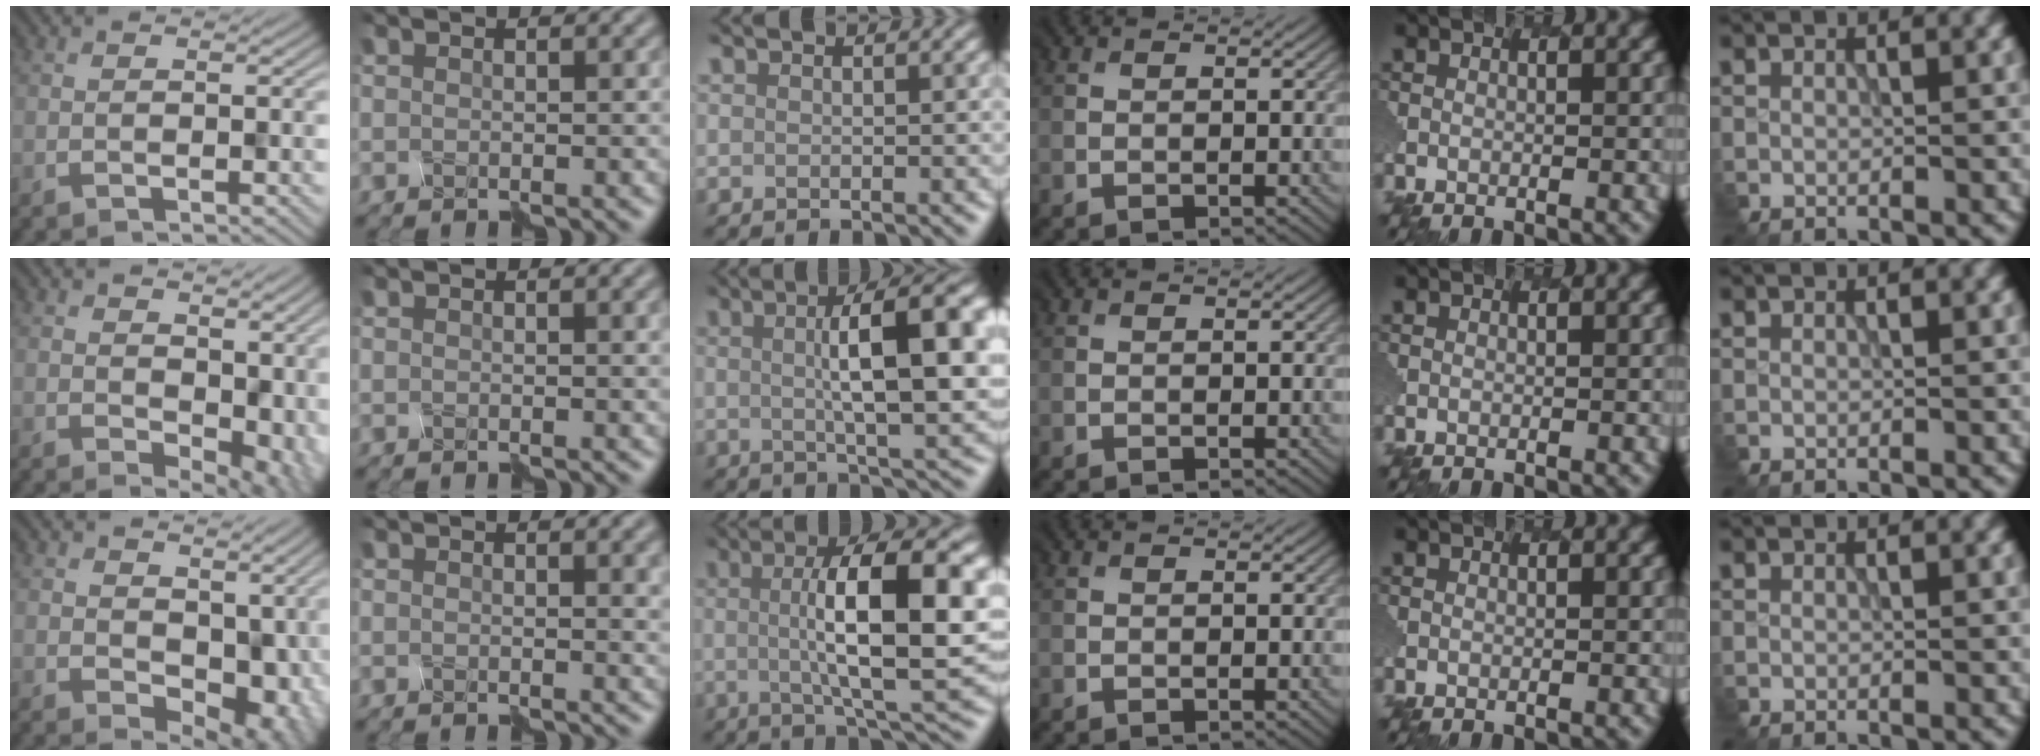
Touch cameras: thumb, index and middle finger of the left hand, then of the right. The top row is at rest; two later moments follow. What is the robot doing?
{"motion": "disassemble", "object": "spray bottle"}